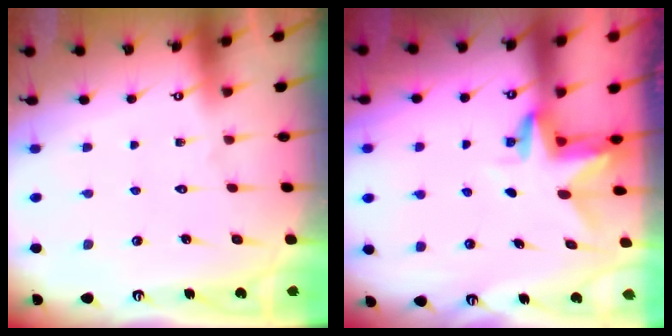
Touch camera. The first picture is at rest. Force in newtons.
{"total": 2.9, "press": 2.9, "slide": 0.2}